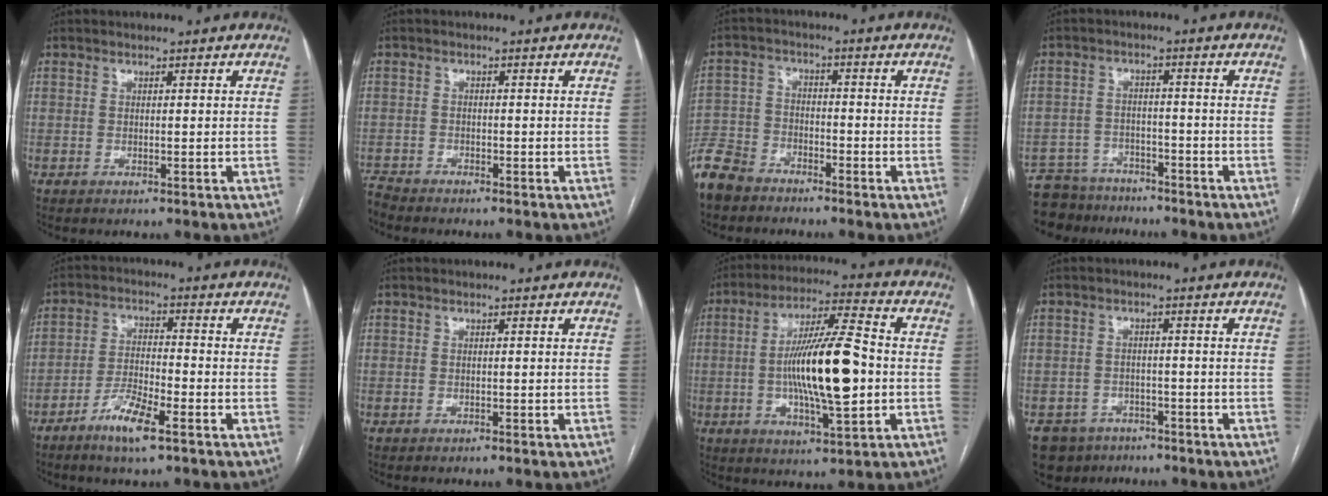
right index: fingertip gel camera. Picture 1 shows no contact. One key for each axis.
{"total": 2.4, "fx": -2.4, "fy": 0.0, "fz": -0.1, "tx": 0.003, "ty": -0.013, "tz": -0.046}
{"total": 8.5, "fx": -7.0, "fy": 4.2, "fz": 2.1, "tx": -0.053, "ty": -0.009, "tz": -0.139}
{"total": 8.5, "fx": -7.5, "fy": 4.0, "fz": 0.4, "tx": -0.008, "ty": 0.013, "tz": -0.121}
{"total": 7.2, "fx": -4.5, "fy": 1.1, "fz": 5.5, "tx": -0.109, "ty": -0.006, "tz": -0.083}
{"total": 0.0}
{"total": 15.7, "fx": -1.3, "fy": 2.5, "fz": 15.4, "tx": -0.276, "ty": 0.005, "tz": -0.022}
{"total": 6.4, "fx": -4.6, "fy": 4.4, "fz": 0.7, "tx": -0.006, "ty": 0.004, "tz": -0.070}